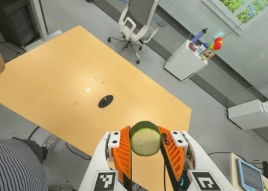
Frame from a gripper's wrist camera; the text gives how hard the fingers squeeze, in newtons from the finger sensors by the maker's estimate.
{"total": 11.5, "left": 11.7, "right": 11.2}